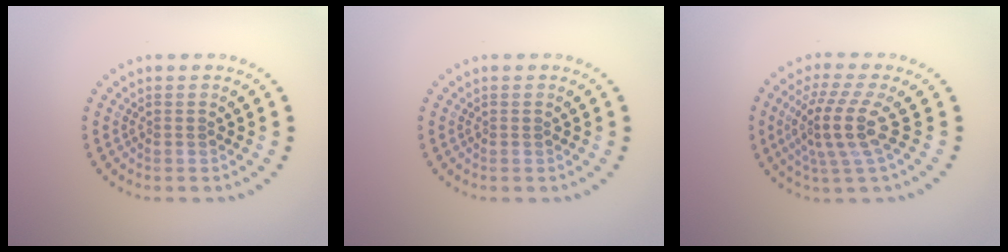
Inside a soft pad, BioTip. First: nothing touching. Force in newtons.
{"total": 0.0}
{"total": 4.4, "press": 3.3, "slide": 3.0}